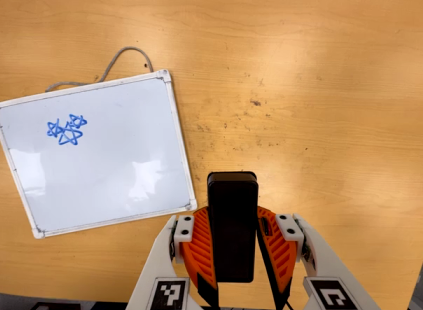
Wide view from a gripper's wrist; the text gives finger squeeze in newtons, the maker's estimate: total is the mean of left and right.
{"total": 9.0, "left": 7.4, "right": 10.5}